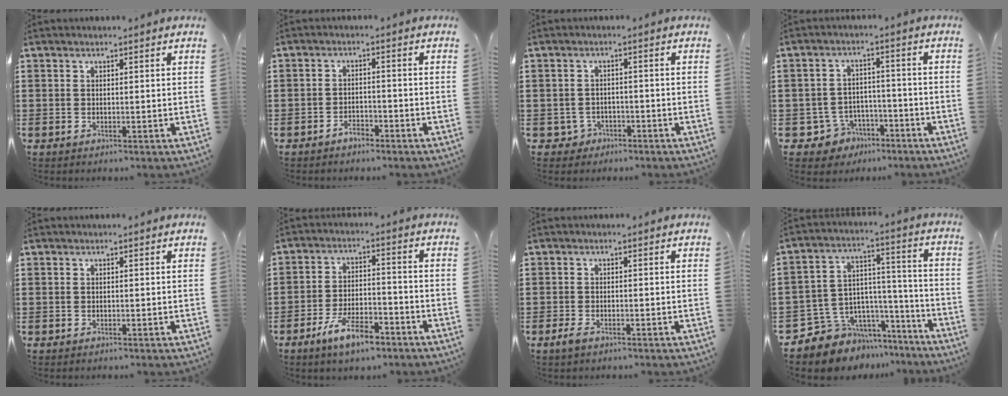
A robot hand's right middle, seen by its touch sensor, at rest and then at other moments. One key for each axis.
{"total": 2.4, "fx": -2.2, "fy": 0.7, "fz": 0.7, "tx": -0.019, "ty": 0.000, "tz": -0.043}
{"total": 2.2, "fx": -1.7, "fy": 1.4, "fz": 0.4, "tx": -0.016, "ty": -0.001, "tz": -0.037}
{"total": 4.7, "fx": -3.6, "fy": 2.9, "fz": 0.8, "tx": -0.038, "ty": 0.007, "tz": -0.073}
{"total": 0.0}
{"total": 8.0, "fx": -5.6, "fy": 2.5, "fz": 5.2, "tx": -0.107, "ty": 0.006, "tz": -0.105}
{"total": 1.7, "fx": -1.0, "fy": 0.6, "fz": 1.2, "tx": -0.038, "ty": -0.007, "tz": -0.024}
{"total": 7.9, "fx": -6.1, "fy": 5.0, "fz": 0.2, "tx": -0.021, "ty": 0.005, "tz": -0.111}